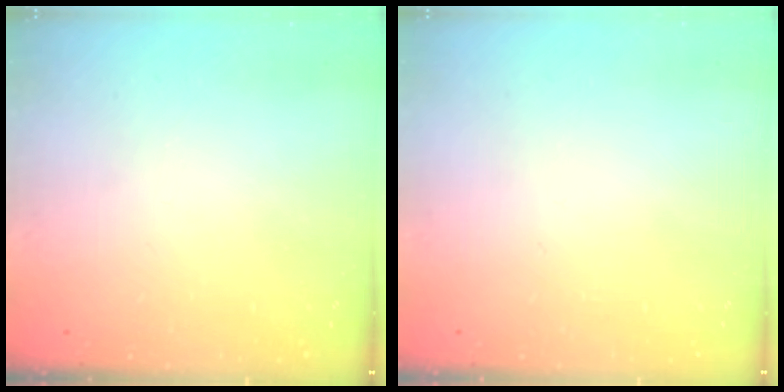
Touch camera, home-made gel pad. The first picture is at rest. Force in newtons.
{"total": 1.8, "press": 1.8, "slide": 0.1}